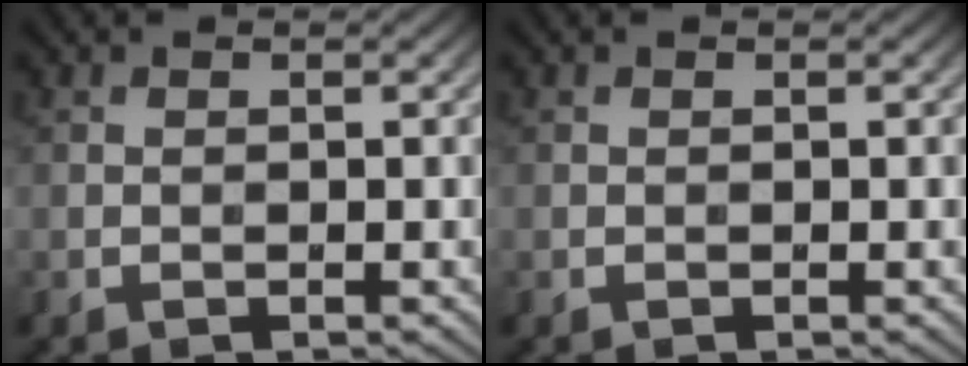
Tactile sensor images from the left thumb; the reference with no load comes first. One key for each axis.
{"total": 0.0}